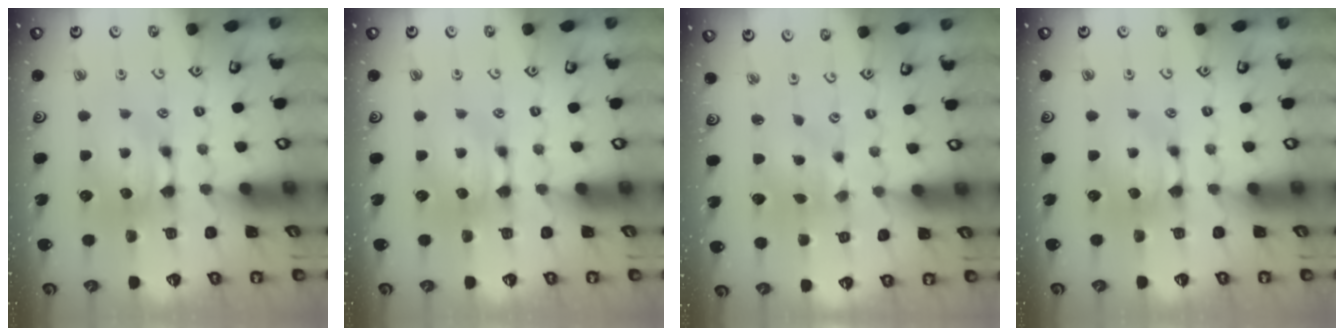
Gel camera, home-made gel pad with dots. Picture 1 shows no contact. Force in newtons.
{"total": 0.0}
{"total": 2.1, "press": 1.7, "slide": 1.2}
{"total": 0.0}